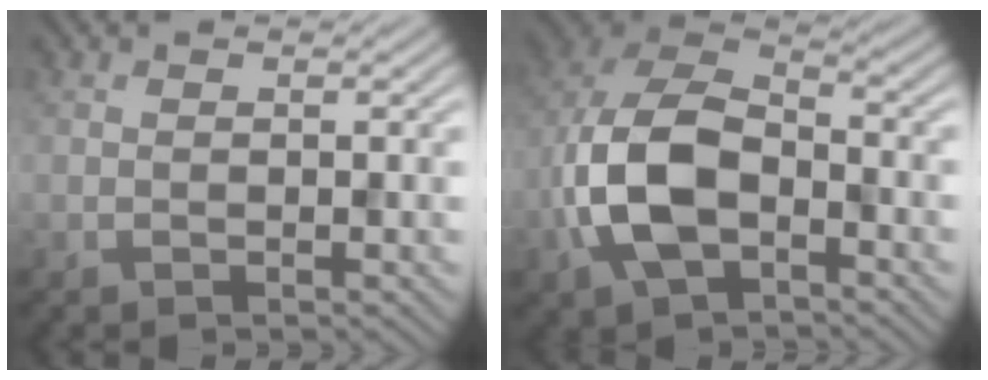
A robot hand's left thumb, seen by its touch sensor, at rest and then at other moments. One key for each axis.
{"total": 11.5, "fx": -3.8, "fy": 6.5, "fz": 8.7, "tx": -0.208, "ty": -0.003, "tz": -0.085}